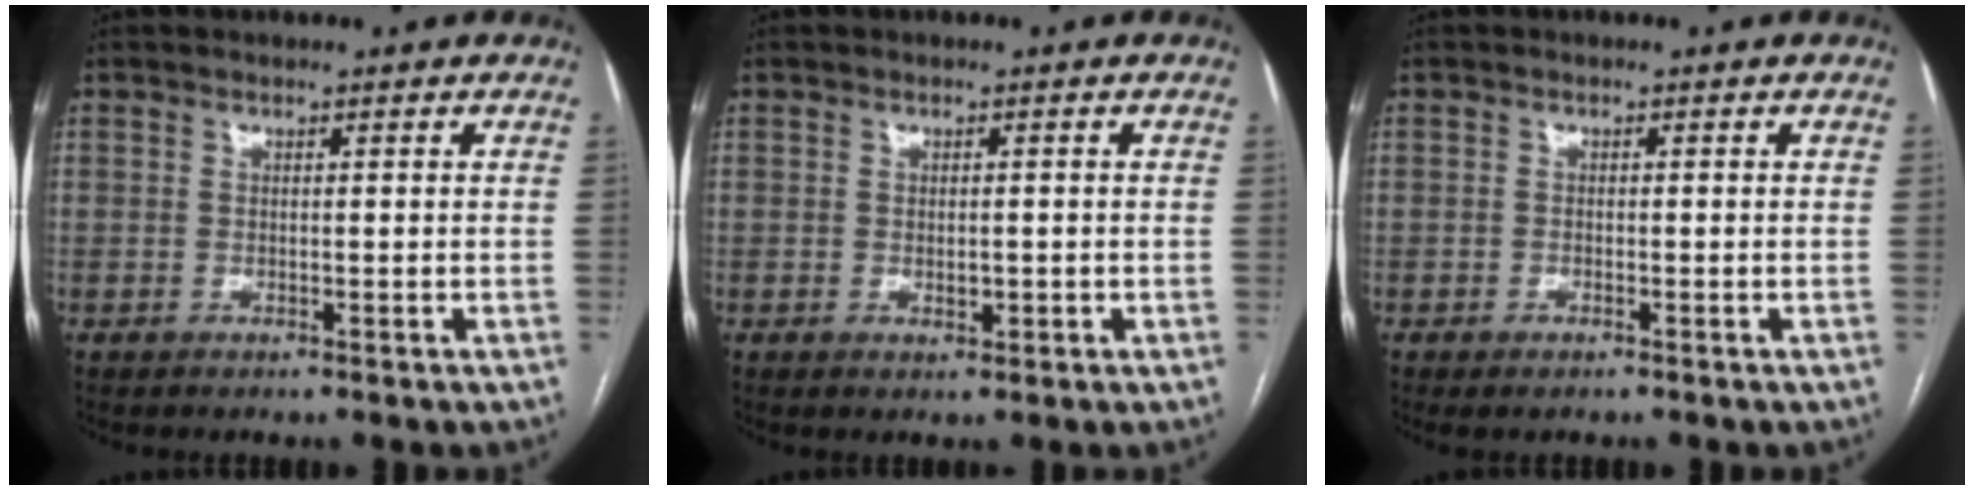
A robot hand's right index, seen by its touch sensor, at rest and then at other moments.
{"total": 1.6, "force": [-0.2, 0.9, 1.3], "torque": [-0.021, -0.001, 0.001]}
{"total": 1.2, "force": [-0.7, 0.5, 0.7], "torque": [-0.011, -0.001, -0.003]}